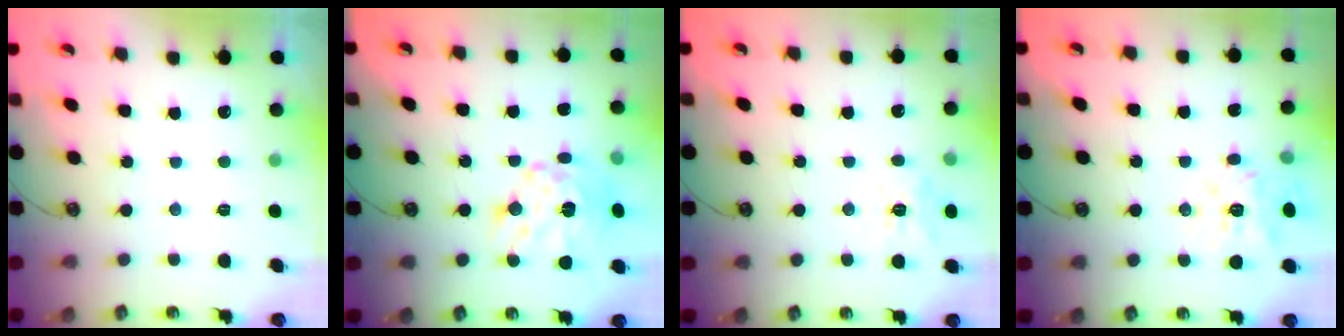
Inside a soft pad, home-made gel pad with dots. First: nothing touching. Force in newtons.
{"total": 18.1, "press": 18.0, "slide": 1.8}
{"total": 10.8, "press": 10.7, "slide": 1.3}
{"total": 15.1, "press": 15.0, "slide": 1.3}